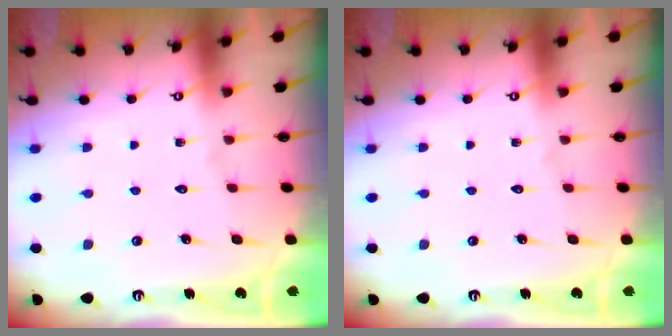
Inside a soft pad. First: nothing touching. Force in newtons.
{"total": 0.0}